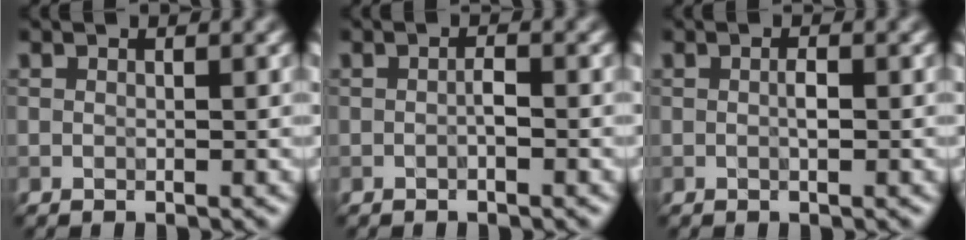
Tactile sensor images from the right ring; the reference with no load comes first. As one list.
[{"total": 0.9, "force": [-0.3, 0.2, 0.8], "torque": [-0.014, 0.002, -0.006]}, {"total": 0.9, "force": [-0.1, 0.2, 0.9], "torque": [-0.017, -0.001, -0.001]}]